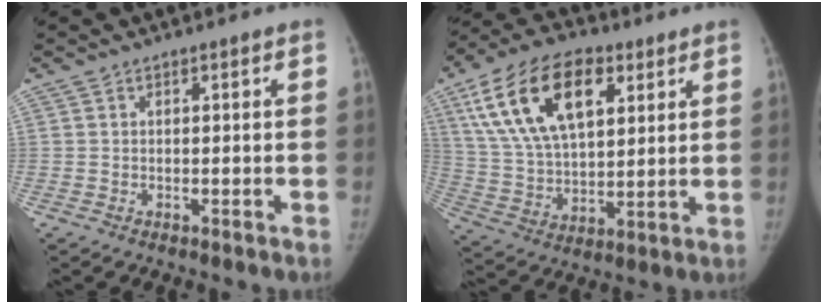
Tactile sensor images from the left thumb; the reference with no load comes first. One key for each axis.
{"total": 20.9, "fx": 9.1, "fy": 11.1, "fz": 15.2, "tx": -0.259, "ty": -0.014, "tz": 0.168}